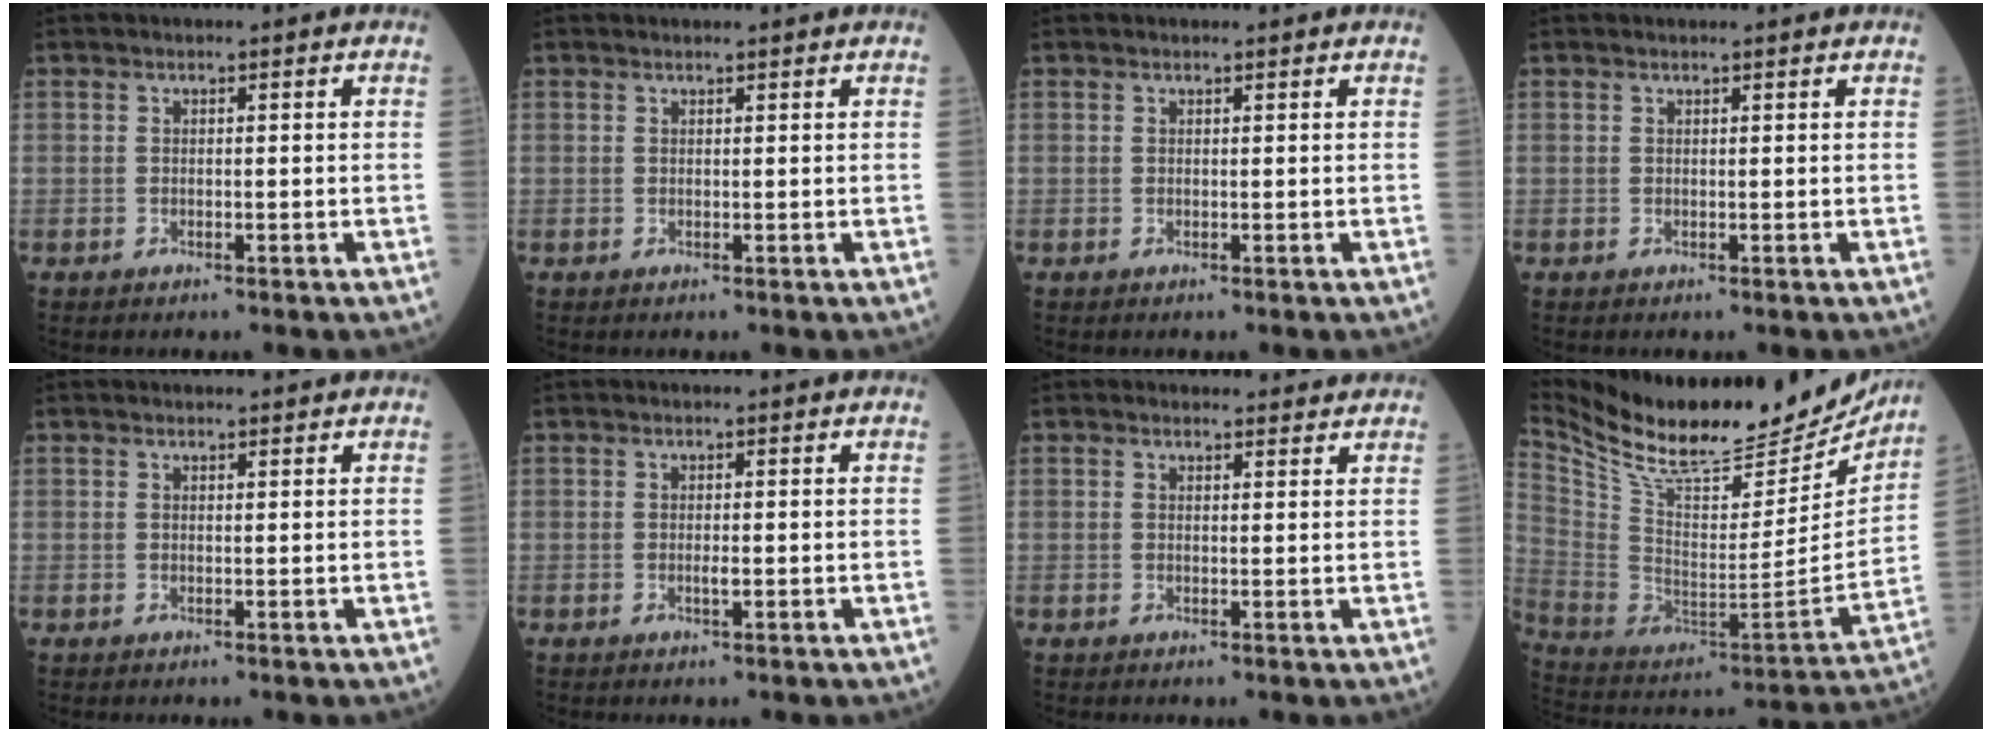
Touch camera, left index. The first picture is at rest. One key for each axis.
{"total": 1.7, "fx": 1.7, "fy": 0.2, "fz": 0.3, "tx": -0.007, "ty": 0.008, "tz": 0.021}
{"total": 0.6, "fx": 0.6, "fy": 0.1, "fz": 0.0, "tx": -0.006, "ty": 0.002, "tz": 0.009}
{"total": 1.2, "fx": 1.1, "fy": 0.1, "fz": 0.2, "tx": -0.005, "ty": 0.006, "tz": 0.015}
{"total": 1.2, "fx": 1.2, "fy": 0.2, "fz": 0.1, "tx": -0.005, "ty": 0.004, "tz": 0.017}
{"total": 0.7, "fx": -0.2, "fy": 0.1, "fz": 0.6, "tx": -0.010, "ty": -0.005, "tz": -0.006}
{"total": 3.1, "fx": 2.9, "fy": 1.0, "fz": 0.1, "tx": -0.001, "ty": 0.003, "tz": 0.028}
{"total": 29.9, "fx": 26.4, "fy": 6.5, "fz": 12.4, "tx": -0.232, "ty": -0.058, "tz": 0.391}